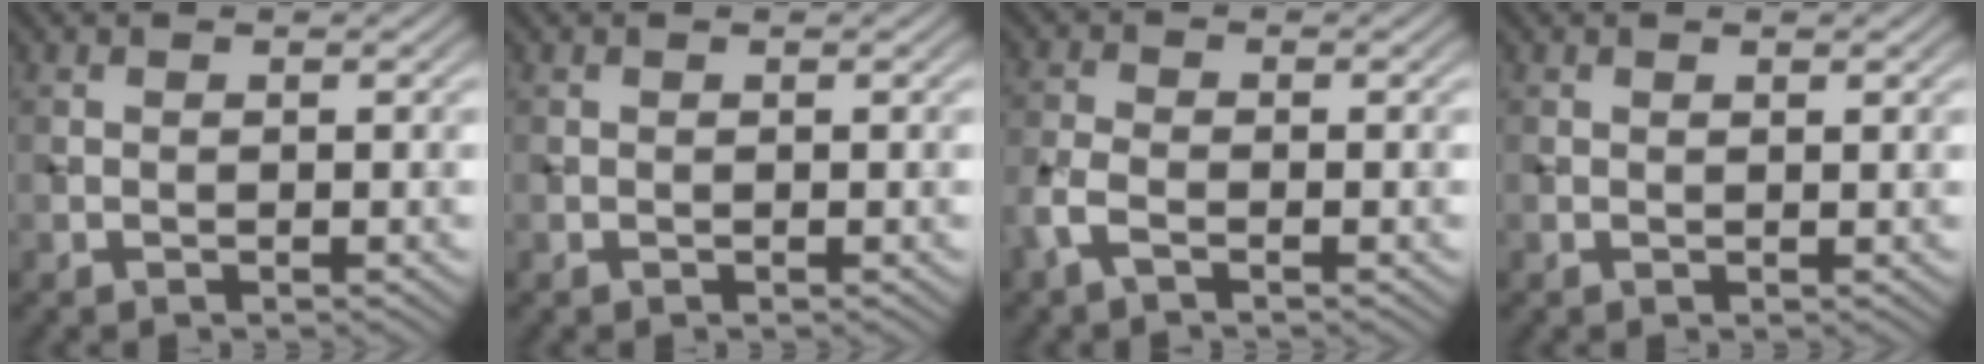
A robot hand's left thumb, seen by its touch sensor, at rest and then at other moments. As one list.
[{"total": 0.0}, {"total": 3.1, "force": [-1.7, 1.1, 2.3], "torque": [-0.062, -0.003, -0.045]}, {"total": 0.5, "force": [0.4, -0.1, 0.3], "torque": [-0.005, 0.002, 0.007]}]